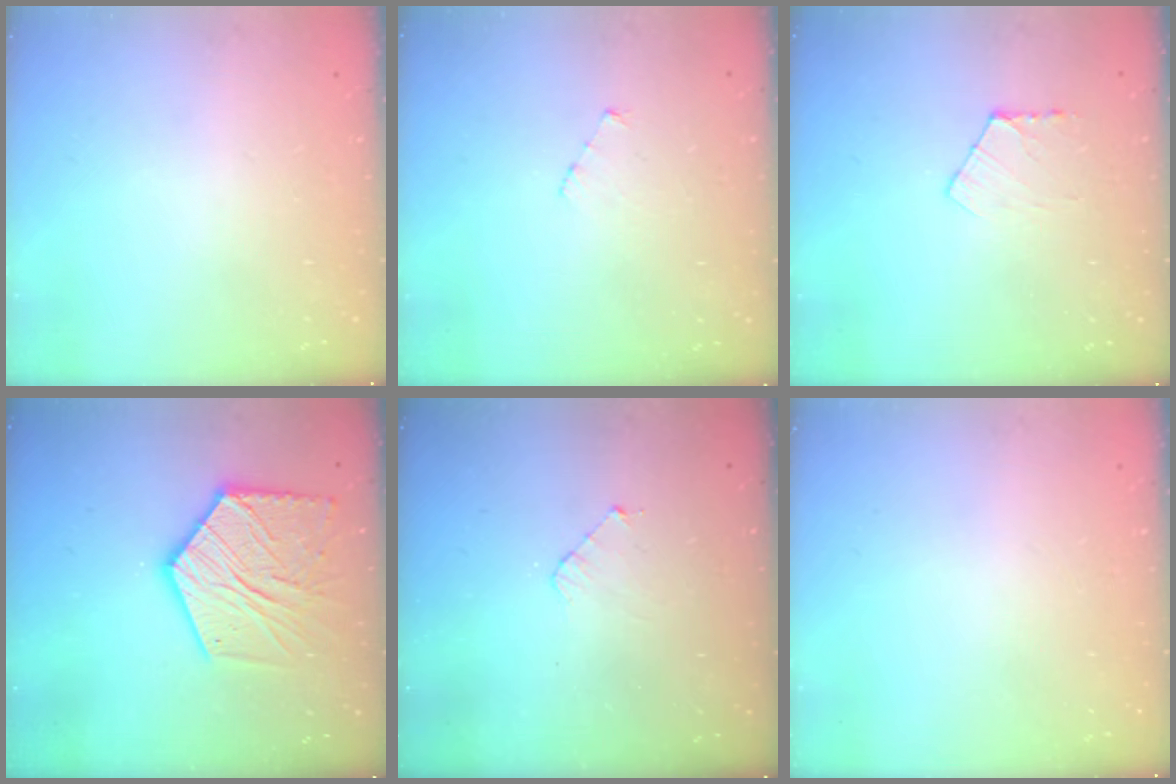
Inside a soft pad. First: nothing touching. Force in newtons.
{"total": 2.6, "press": 2.6, "slide": 0.3}
{"total": 4.6, "press": 4.6, "slide": 0.5}
{"total": 16.6, "press": 16.6, "slide": 1.6}
{"total": 3.5, "press": 3.4, "slide": 0.3}
{"total": 0.0}